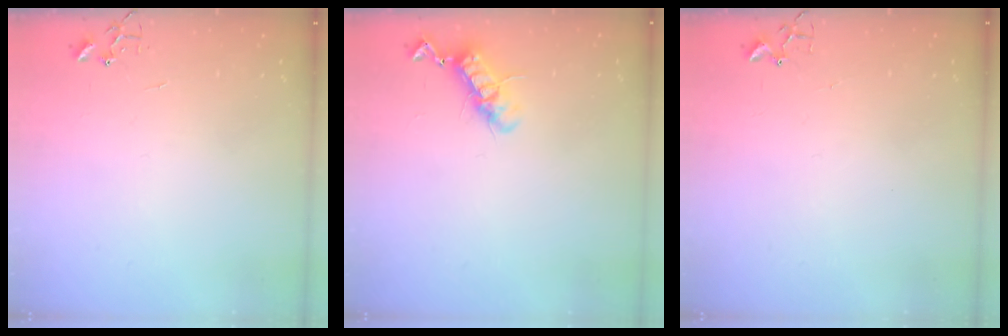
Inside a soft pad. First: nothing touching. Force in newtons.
{"total": 11.3, "press": 11.2, "slide": 1.2}
{"total": 1.9, "press": 1.9, "slide": 0.2}